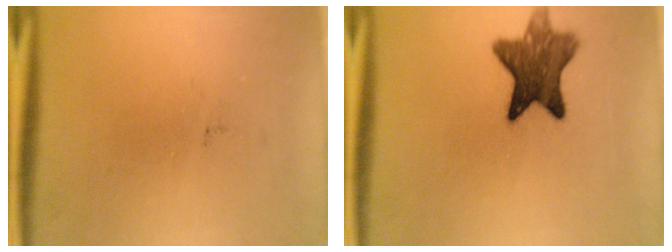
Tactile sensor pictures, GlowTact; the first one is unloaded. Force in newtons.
{"total": 9.5}